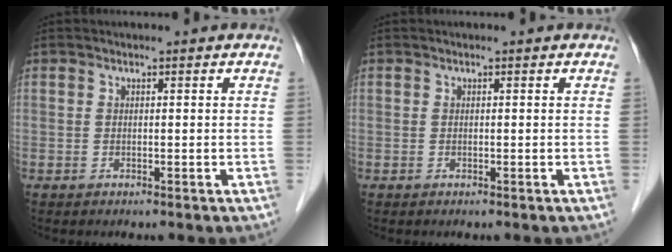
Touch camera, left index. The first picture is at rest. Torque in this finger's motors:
{"motor_torque": [-0.14, 0.04, -0.01, -0.01]}